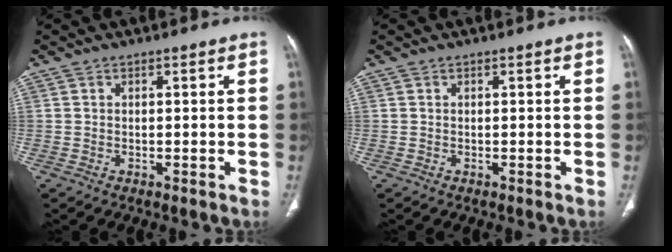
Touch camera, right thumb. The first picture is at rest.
{"total": 0.0}